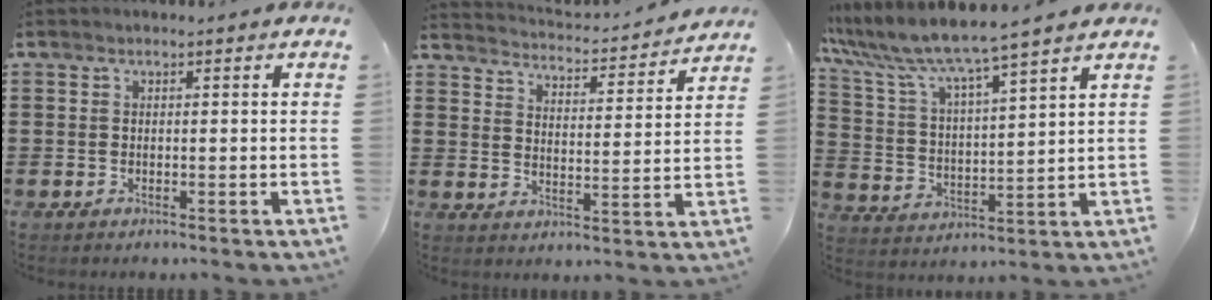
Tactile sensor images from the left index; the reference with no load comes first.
{"total": 3.2, "force": [3.2, -0.2, 0.1], "torque": [-0.023, -0.033, 0.049]}
{"total": 6.8, "force": [6.2, 0.0, 2.8], "torque": [-0.084, -0.037, 0.102]}